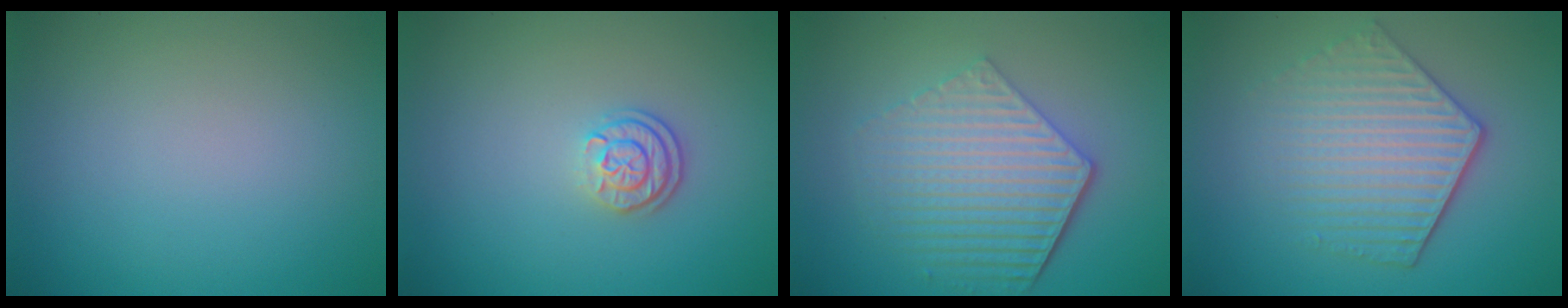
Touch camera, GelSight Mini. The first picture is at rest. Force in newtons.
{"total": 2.5, "press": 2.0, "slide": 1.5}
{"total": 6.2, "press": 4.5, "slide": 4.2}
{"total": 5.3, "press": 4.1, "slide": 3.3}